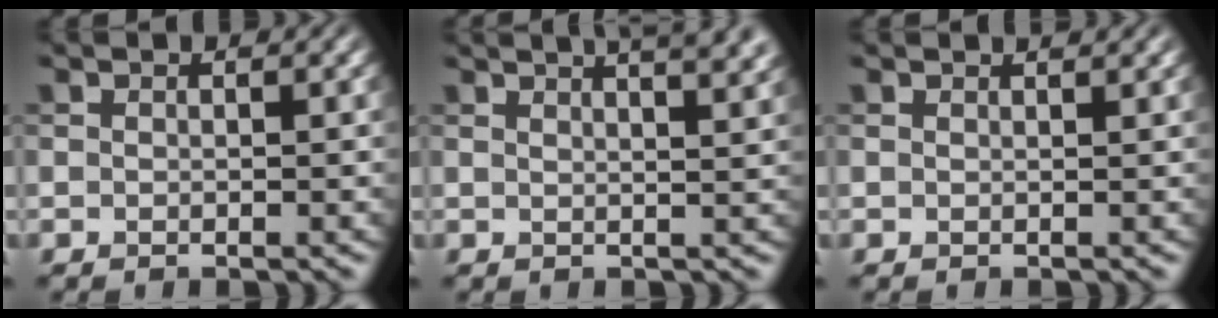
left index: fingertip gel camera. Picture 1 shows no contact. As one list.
[{"total": 10.0, "force": [6.4, 4.1, 6.5], "torque": [-0.019, 0.058, 0.041]}, {"total": 1.5, "force": [1.2, 0.4, 0.7], "torque": [-0.007, -0.002, 0.006]}]